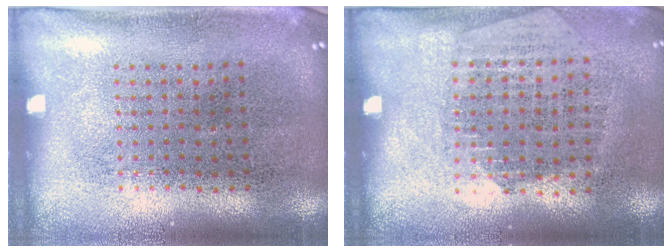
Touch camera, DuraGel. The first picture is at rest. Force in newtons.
{"total": 1.3, "press": 1.2, "slide": 0.5}